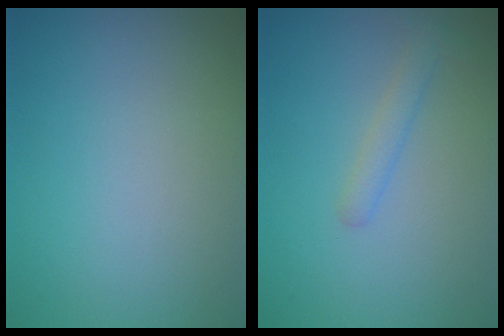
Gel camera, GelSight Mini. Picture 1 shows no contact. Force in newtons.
{"total": 1.6, "press": 1.6, "slide": 0.0}